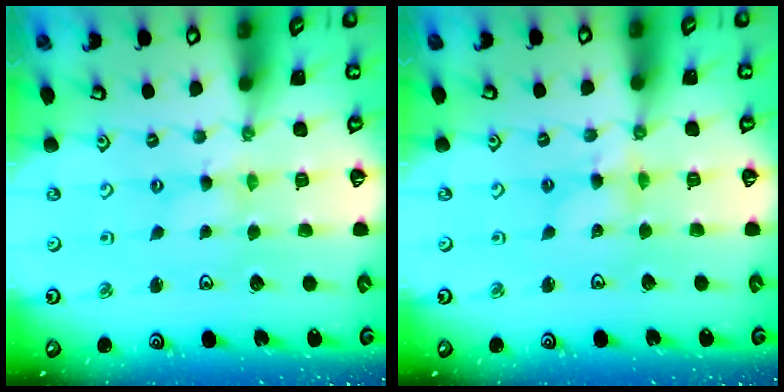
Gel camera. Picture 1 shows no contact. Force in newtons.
{"total": 4.6, "press": 4.5, "slide": 0.4}